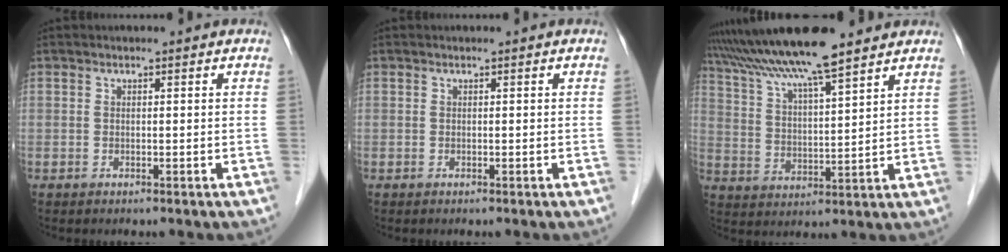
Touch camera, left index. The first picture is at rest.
{"total": 0.0}
{"total": 13.8, "force": [11.5, 0.3, 7.6], "torque": [-0.139, 0.020, 0.199]}